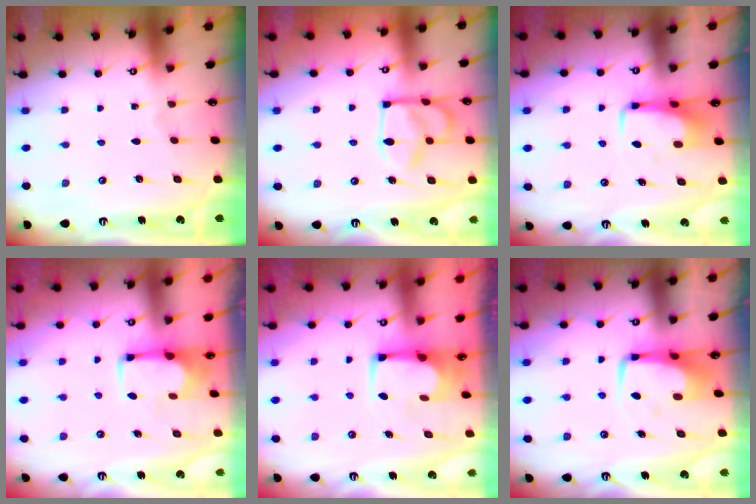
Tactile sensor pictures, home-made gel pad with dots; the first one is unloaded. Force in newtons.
{"total": 13.3, "press": 13.2, "slide": 1.1}
{"total": 5.4, "press": 5.3, "slide": 0.8}
{"total": 1.9, "press": 1.6, "slide": 1.0}
{"total": 2.9, "press": 2.9, "slide": 0.2}
{"total": 7.5, "press": 7.3, "slide": 1.5}